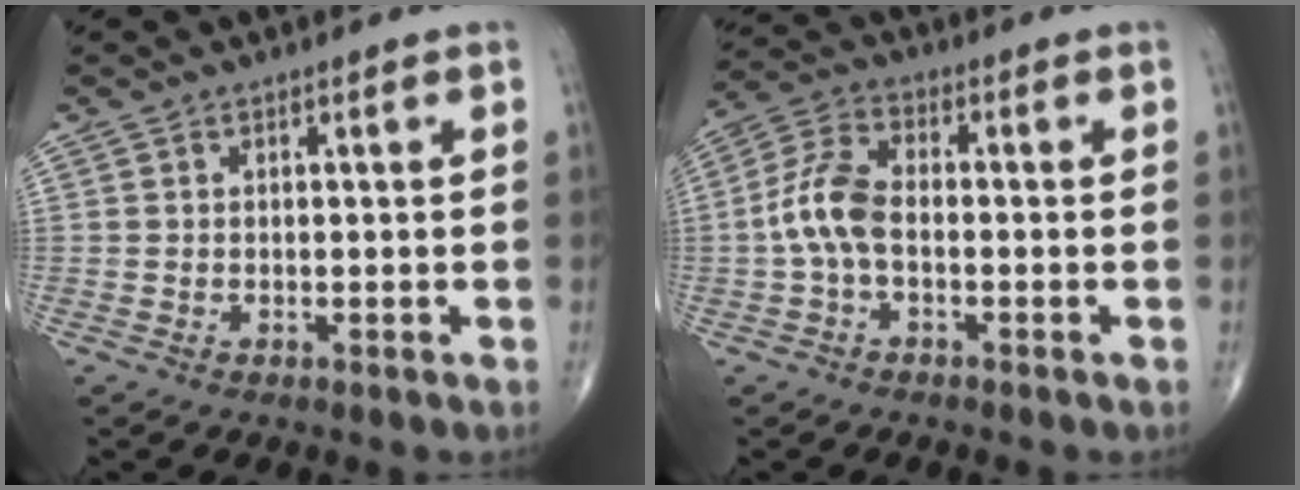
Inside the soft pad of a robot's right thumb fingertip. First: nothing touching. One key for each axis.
{"total": 7.8, "fx": -1.3, "fy": 4.2, "fz": 6.5, "tx": -0.144, "ty": 0.026, "tz": -0.034}